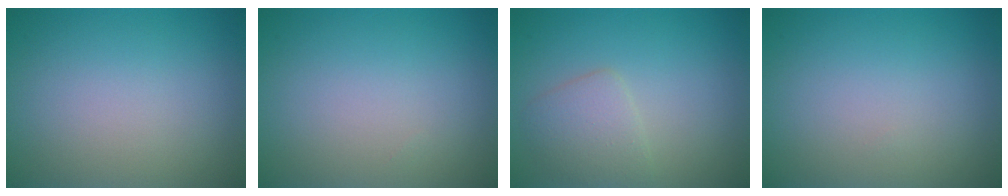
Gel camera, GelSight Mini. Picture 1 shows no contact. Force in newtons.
{"total": 0.0}
{"total": 2.5, "press": 2.5, "slide": 0.2}
{"total": 0.0}